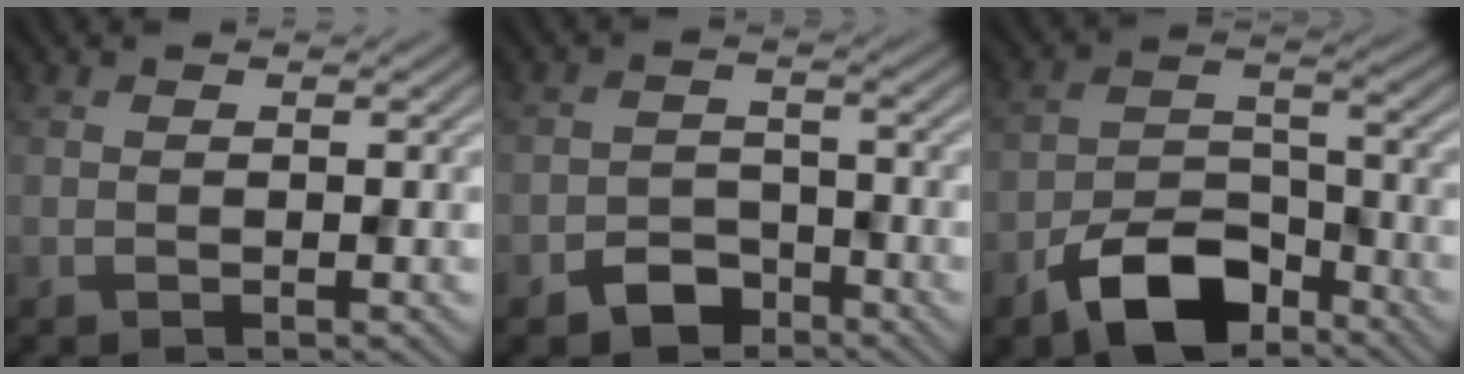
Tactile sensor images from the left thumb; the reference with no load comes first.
{"total": 3.8, "force": [-2.7, 2.3, 1.5], "torque": [-0.023, 0.000, -0.056]}
{"total": 9.7, "force": [-6.3, 4.7, 5.6], "torque": [-0.097, -0.003, -0.129]}